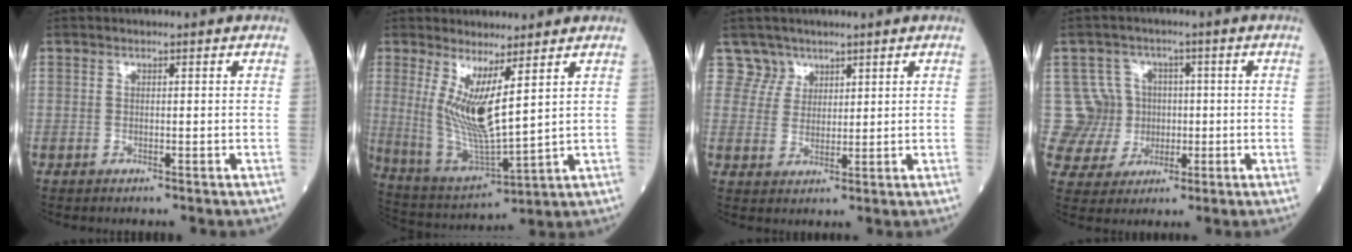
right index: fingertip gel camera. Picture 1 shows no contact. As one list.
[{"total": 10.1, "force": [3.5, 1.0, 9.4], "torque": [-0.201, -0.029, 0.079]}, {"total": 3.6, "force": [2.4, 2.5, -1.0], "torque": [0.030, -0.001, 0.042]}, {"total": 8.1, "force": [0.5, 8.1, 0.1], "torque": [-0.004, 0.026, 0.020]}]